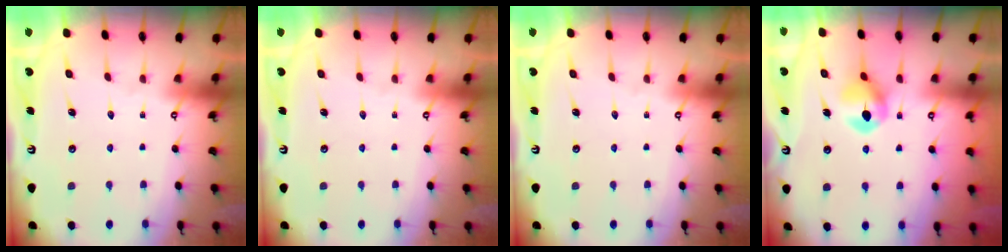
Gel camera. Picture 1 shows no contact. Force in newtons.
{"total": 0.0}
{"total": 0.0}
{"total": 8.0, "press": 7.9, "slide": 0.5}